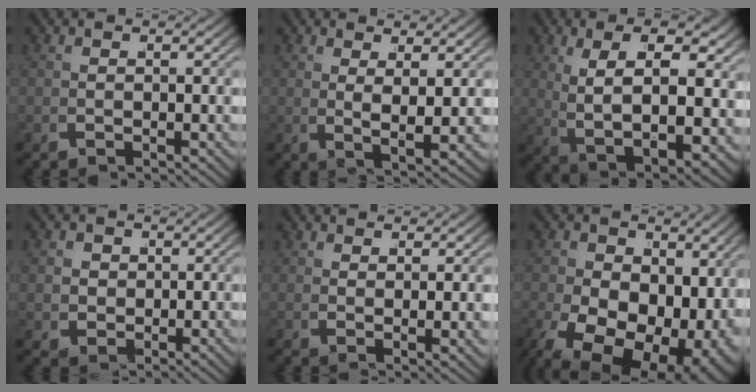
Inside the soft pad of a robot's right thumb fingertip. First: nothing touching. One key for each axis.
{"total": 3.6, "fx": 2.0, "fy": 0.6, "fz": 2.9, "tx": -0.052, "ty": -0.002, "tz": 0.037}
{"total": 9.9, "fx": 1.4, "fy": 4.8, "fz": 8.6, "tx": -0.162, "ty": -0.022, "tz": 0.047}
{"total": 3.8, "fx": 1.0, "fy": 3.3, "fz": 1.6, "tx": -0.042, "ty": -0.011, "tz": 0.025}
{"total": 2.0, "fx": 1.6, "fy": 0.1, "fz": 1.3, "tx": -0.016, "ty": 0.003, "tz": 0.028}
{"total": 15.7, "fx": -3.8, "fy": 10.7, "fz": 10.9, "tx": -0.211, "ty": -0.085, "tz": -0.018}